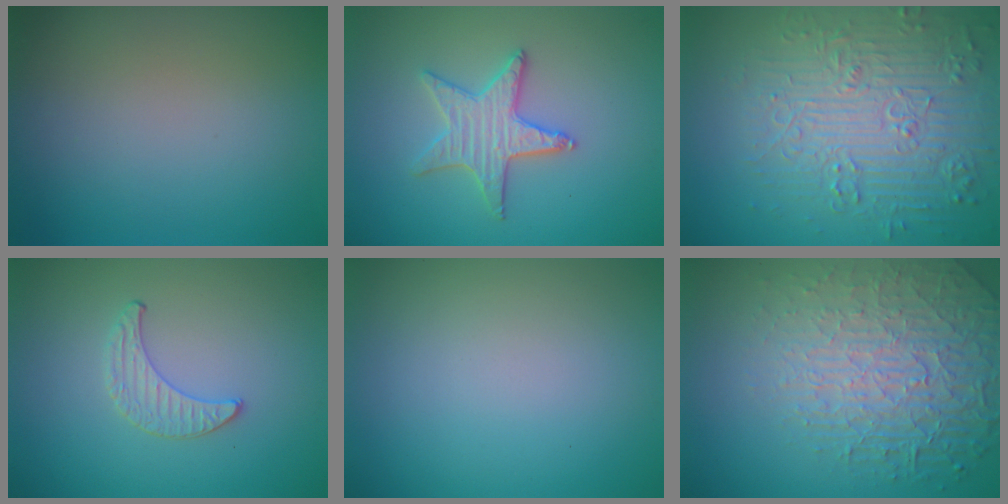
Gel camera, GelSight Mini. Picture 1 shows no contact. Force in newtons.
{"total": 3.2, "press": 3.2, "slide": 0.5}
{"total": 7.4, "press": 5.9, "slide": 4.6}
{"total": 1.0, "press": 1.0, "slide": 0.3}
{"total": 0.0}
{"total": 8.1, "press": 5.6, "slide": 5.8}